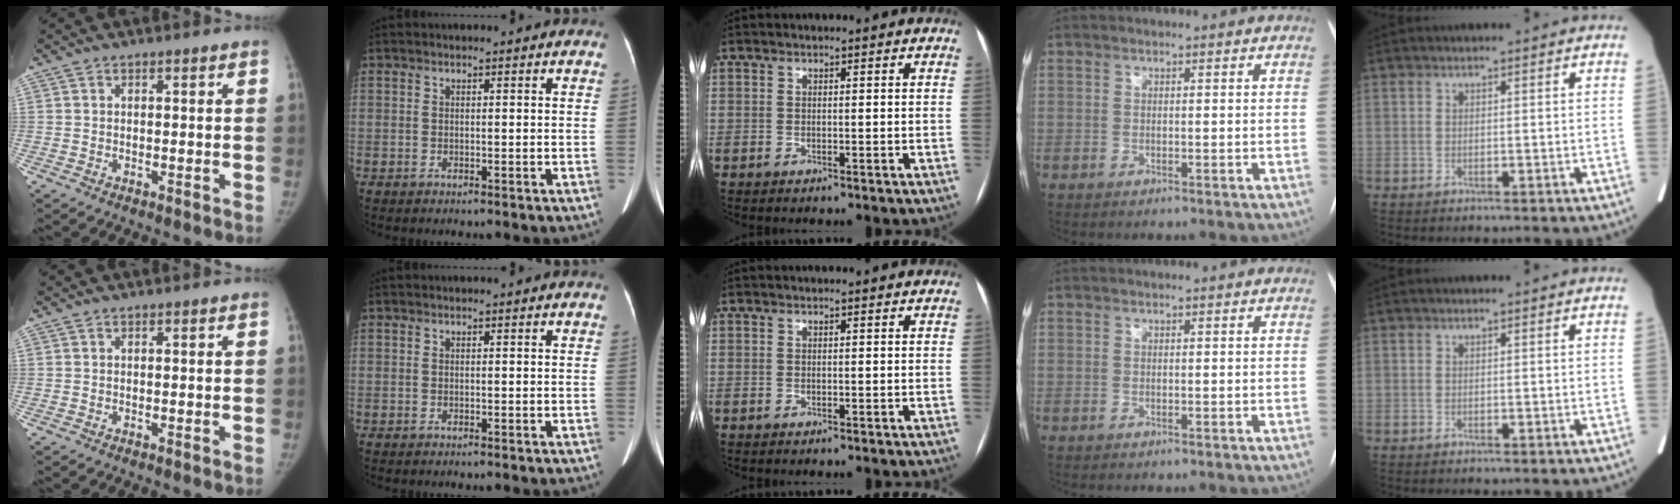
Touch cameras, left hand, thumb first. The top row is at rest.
{}